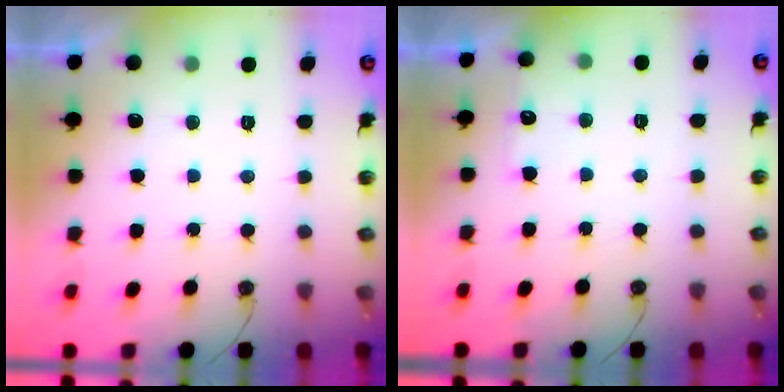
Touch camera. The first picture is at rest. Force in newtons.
{"total": 4.7, "press": 4.7, "slide": 0.6}